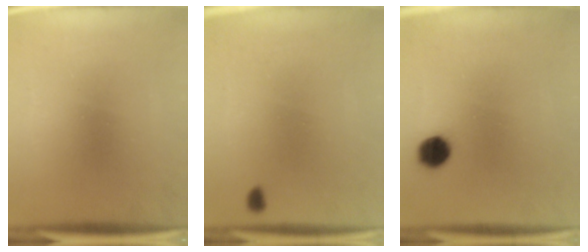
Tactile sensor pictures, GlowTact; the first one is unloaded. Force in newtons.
{"total": 0.7}
{"total": 4.7}